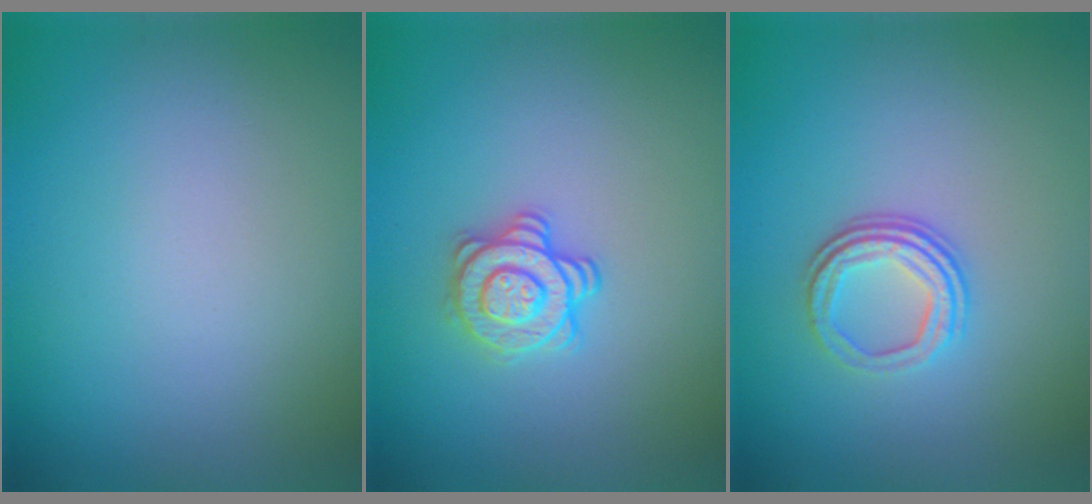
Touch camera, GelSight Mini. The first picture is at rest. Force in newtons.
{"total": 2.9, "press": 2.6, "slide": 1.2}
{"total": 3.4, "press": 2.4, "slide": 2.4}